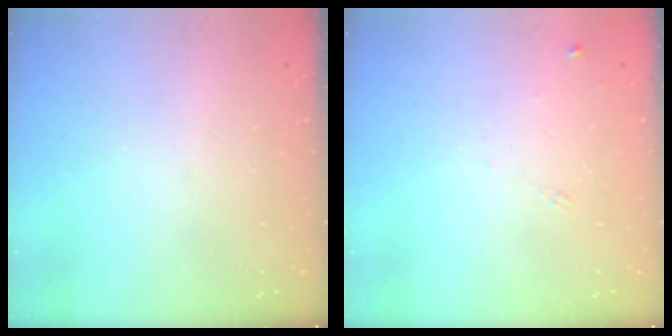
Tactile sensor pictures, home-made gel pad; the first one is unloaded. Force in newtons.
{"total": 5.7, "press": 5.6, "slide": 0.7}